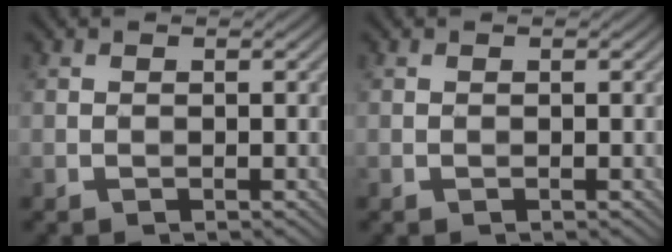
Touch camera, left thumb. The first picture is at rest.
{"total": 0.0}